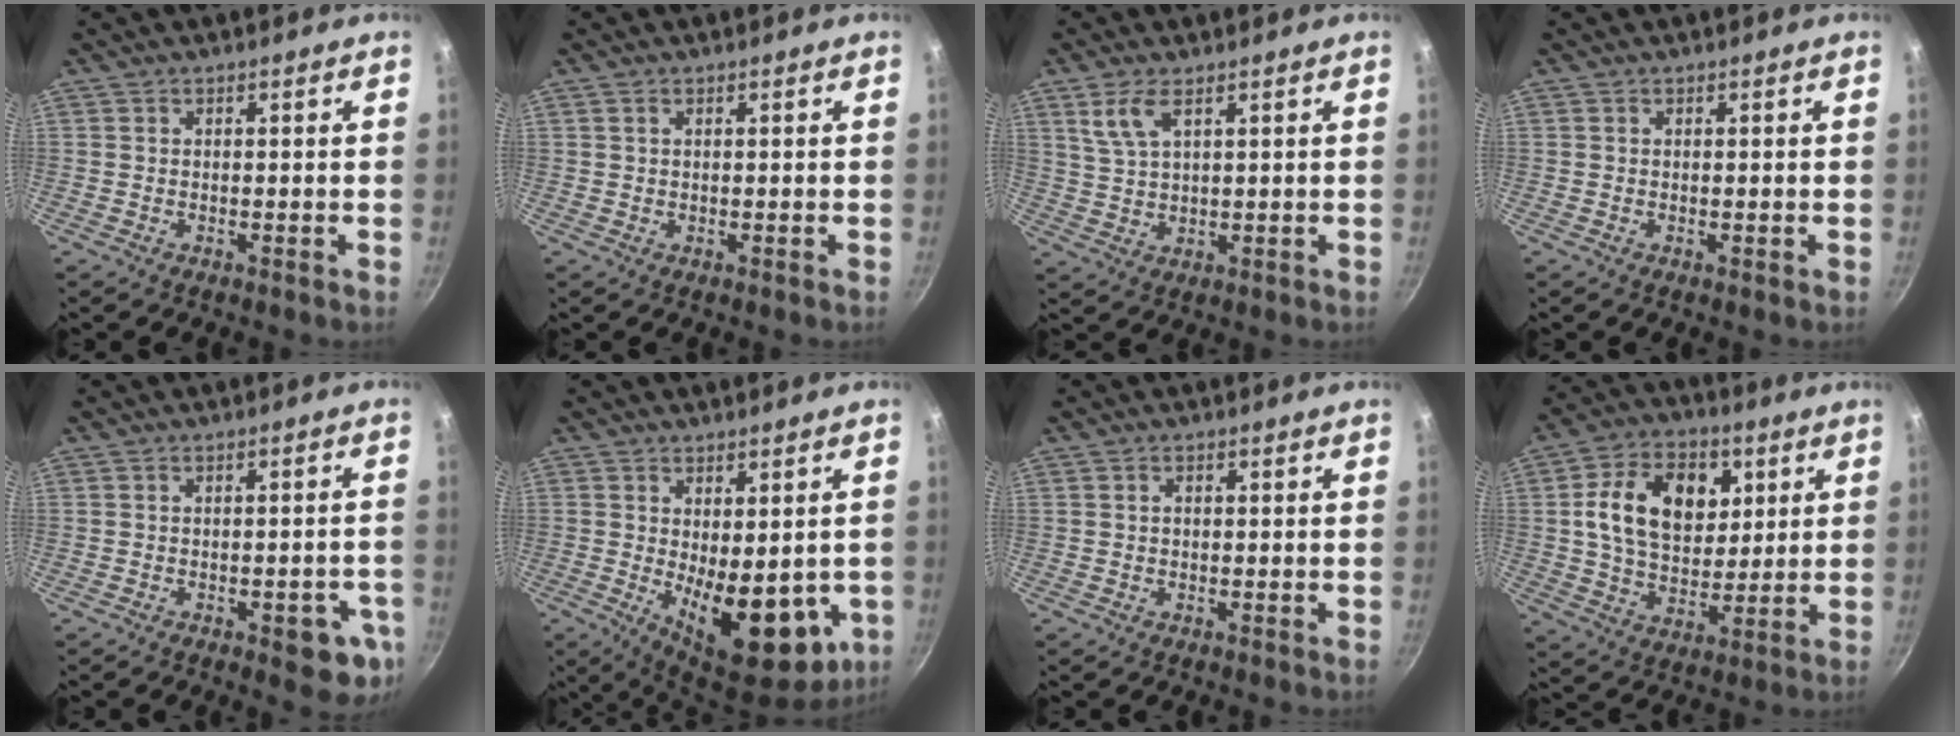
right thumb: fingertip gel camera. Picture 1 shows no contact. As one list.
[{"total": 0.7, "force": [0.4, 0.3, 0.5], "torque": [-0.008, 0.002, 0.008]}, {"total": 5.6, "force": [3.0, 2.3, 4.2], "torque": [-0.083, -0.012, 0.067]}, {"total": 0.0}, {"total": 8.0, "force": [-2.9, 3.4, 6.6], "torque": [-0.052, 0.010, -0.032]}, {"total": 15.8, "force": [-2.2, 7.6, 13.7], "torque": [-0.166, -0.030, -0.013]}, {"total": 0.9, "force": [0.1, 0.6, 0.6], "torque": [-0.010, 0.004, 0.001]}, {"total": 16.9, "force": [4.4, 11.7, 11.3], "torque": [-0.161, -0.003, 0.068]}]